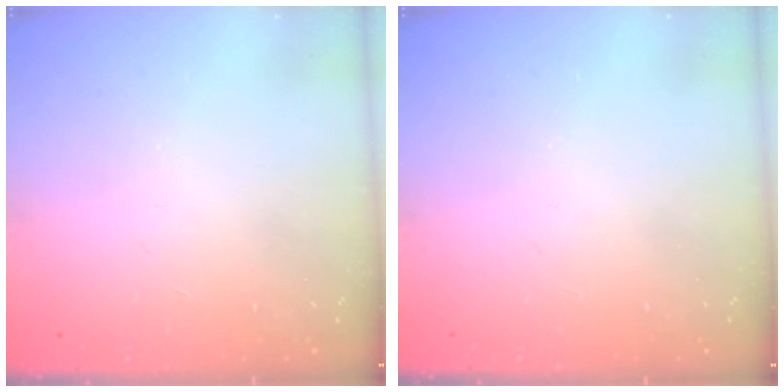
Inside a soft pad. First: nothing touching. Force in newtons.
{"total": 0.0}